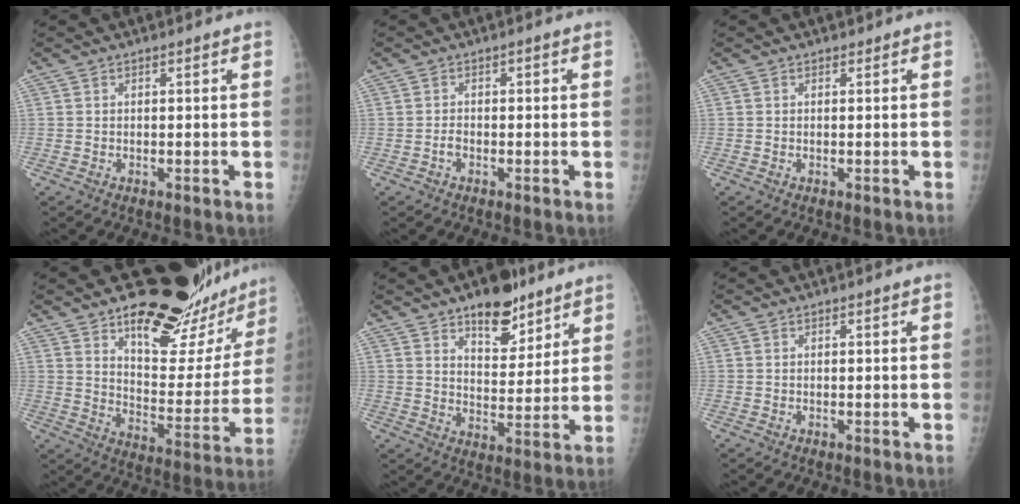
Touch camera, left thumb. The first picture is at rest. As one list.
[{"total": 1.4, "force": [-0.7, 0.9, 0.8], "torque": [-0.007, 0.005, -0.016]}, {"total": 0.0}, {"total": 24.4, "force": [17.8, 9.1, 14.0], "torque": [-0.147, -0.113, 0.249]}, {"total": 11.8, "force": [7.9, 5.8, 6.6], "torque": [-0.058, -0.047, 0.122]}, {"total": 0.0}]